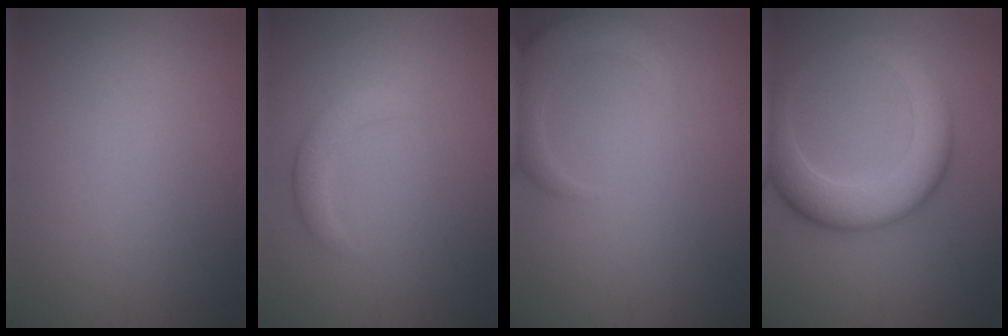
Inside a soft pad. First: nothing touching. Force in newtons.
{"total": 2.0, "press": 1.9, "slide": 0.2}
{"total": 4.0, "press": 4.0, "slide": 0.7}
{"total": 6.9, "press": 6.9, "slide": 0.2}